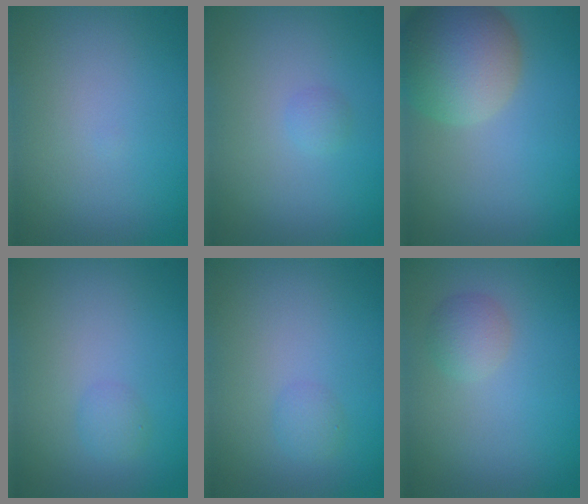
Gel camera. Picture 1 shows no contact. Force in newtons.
{"total": 0.7, "press": 0.7, "slide": 0.1}
{"total": 7.6, "press": 7.5, "slide": 0.5}
{"total": 1.1, "press": 1.1, "slide": 0.1}
{"total": 1.1, "press": 1.1, "slide": 0.1}
{"total": 2.0, "press": 2.0, "slide": 0.1}